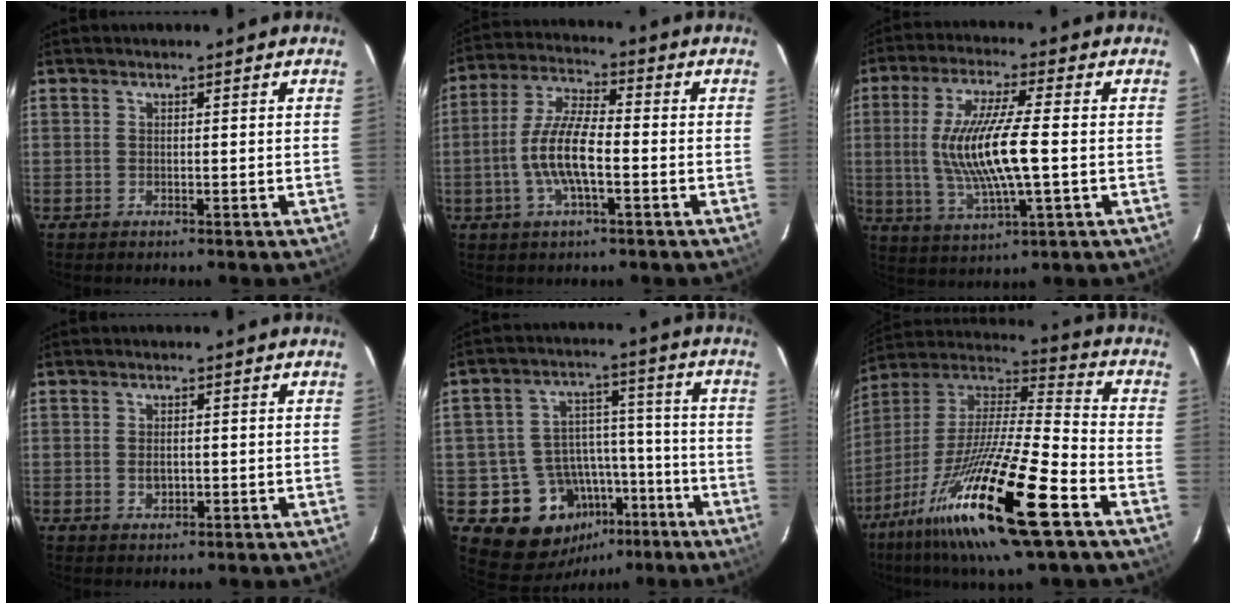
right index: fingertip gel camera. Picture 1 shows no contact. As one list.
[{"total": 9.9, "force": [-2.6, 2.7, 9.2], "torque": [-0.191, 0.005, -0.053]}, {"total": 14.1, "force": [-0.6, 2.3, 13.9], "torque": [-0.269, -0.009, -0.004]}, {"total": 2.1, "force": [-0.3, 1.4, 1.5], "torque": [-0.025, 0.002, -0.004]}, {"total": 14.7, "force": [-7.6, 11.5, 5.1], "torque": [-0.104, 0.047, -0.086]}, {"total": 26.4, "force": [-14.3, 3.3, 21.9], "torque": [-0.408, -0.048, -0.266]}]